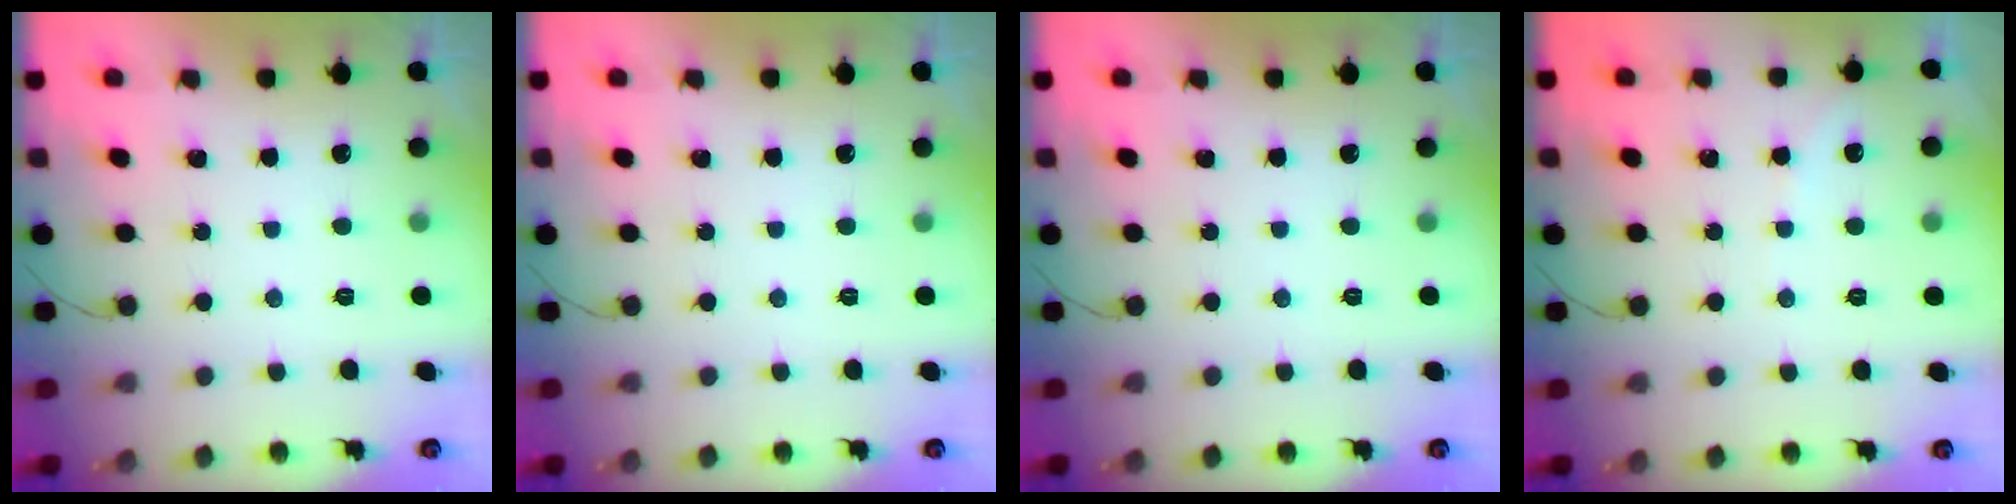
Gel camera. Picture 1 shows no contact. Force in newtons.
{"total": 0.0}
{"total": 0.0}
{"total": 2.4, "press": 2.4, "slide": 0.4}